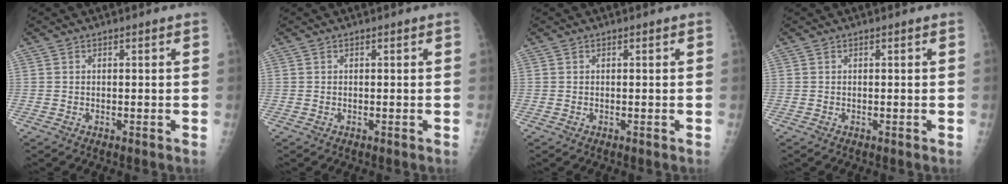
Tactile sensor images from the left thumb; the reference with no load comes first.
{"total": 0.0}
{"total": 0.0}
{"total": 0.0}